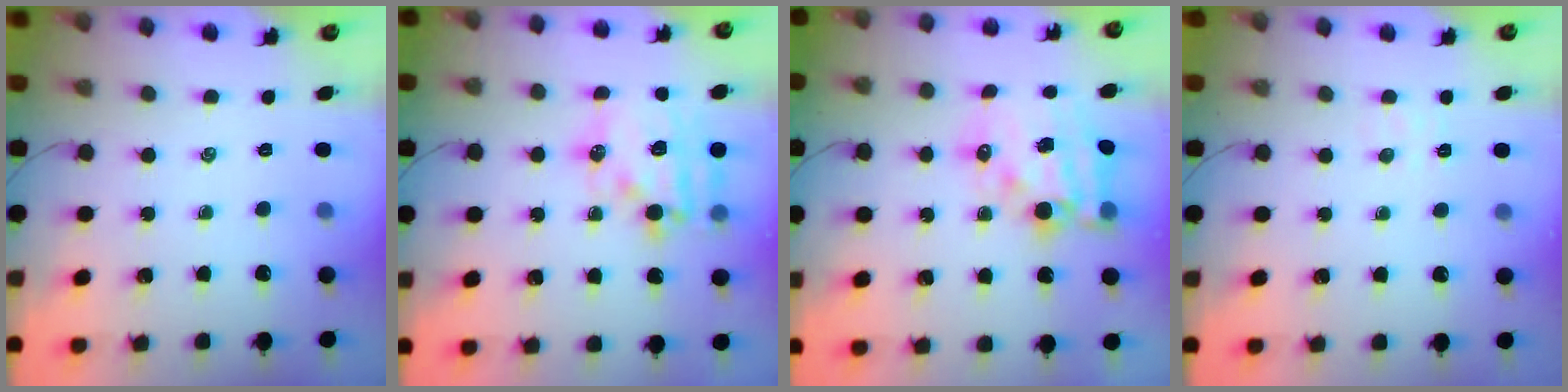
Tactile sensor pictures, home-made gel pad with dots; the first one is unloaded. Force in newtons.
{"total": 17.5, "press": 17.2, "slide": 3.0}
{"total": 18.0, "press": 17.6, "slide": 4.1}
{"total": 3.7, "press": 3.6, "slide": 0.9}